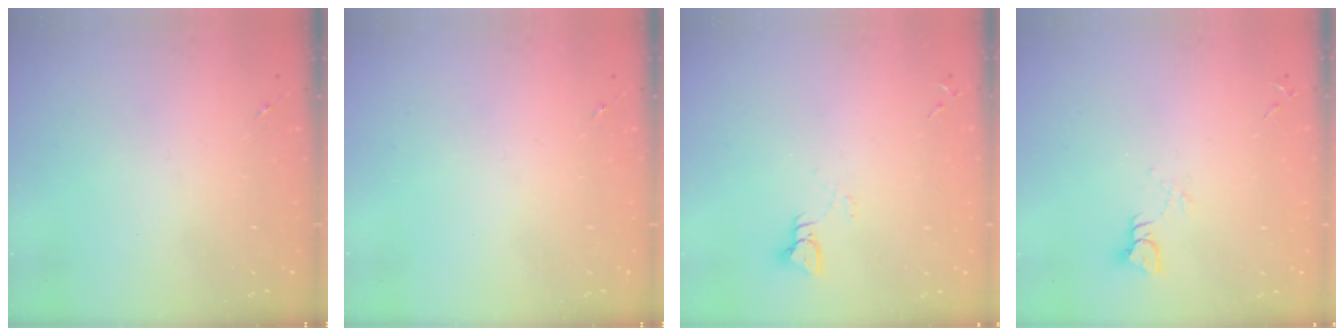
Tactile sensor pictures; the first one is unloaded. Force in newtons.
{"total": 0.0}
{"total": 3.8, "press": 3.8, "slide": 0.5}
{"total": 3.9, "press": 3.9, "slide": 0.3}